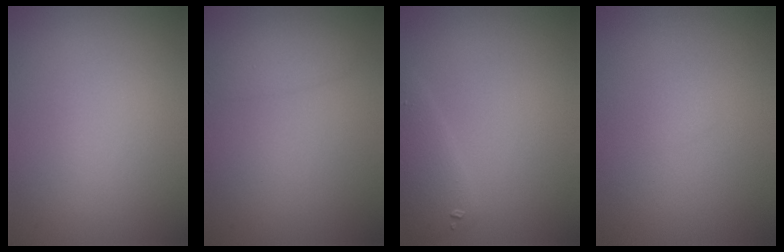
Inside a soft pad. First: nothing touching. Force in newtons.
{"total": 1.4, "press": 1.4, "slide": 0.1}
{"total": 2.1, "press": 2.1, "slide": 0.2}
{"total": 0.5, "press": 0.5, "slide": 0.0}